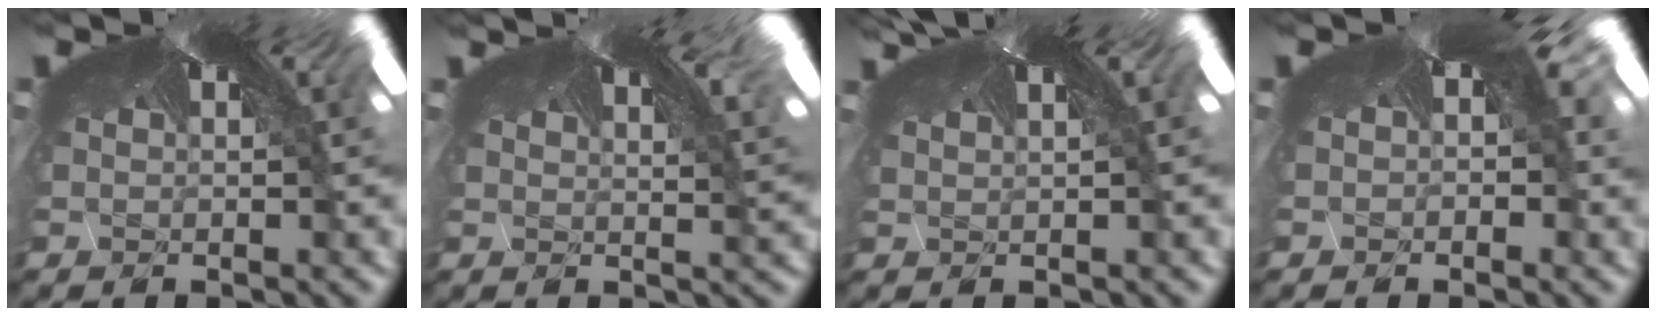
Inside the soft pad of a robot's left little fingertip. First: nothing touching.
{"total": 1.5, "force": [0.9, -0.7, -1.0], "torque": [-0.009, 0.006, 0.008]}
{"total": 1.6, "force": [1.0, 0.4, 1.1], "torque": [-0.036, 0.009, 0.013]}
{"total": 1.7, "force": [-0.6, 1.5, 0.5], "torque": [-0.026, 0.006, -0.014]}